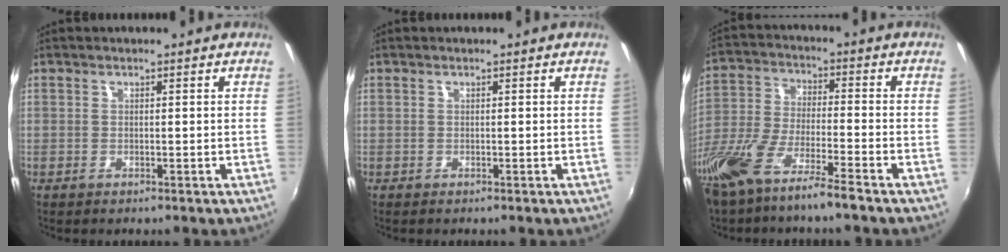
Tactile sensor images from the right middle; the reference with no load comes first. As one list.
[{"total": 0.0}, {"total": 12.9, "force": [-9.3, 1.7, 8.8], "torque": [-0.191, -0.031, -0.173]}]